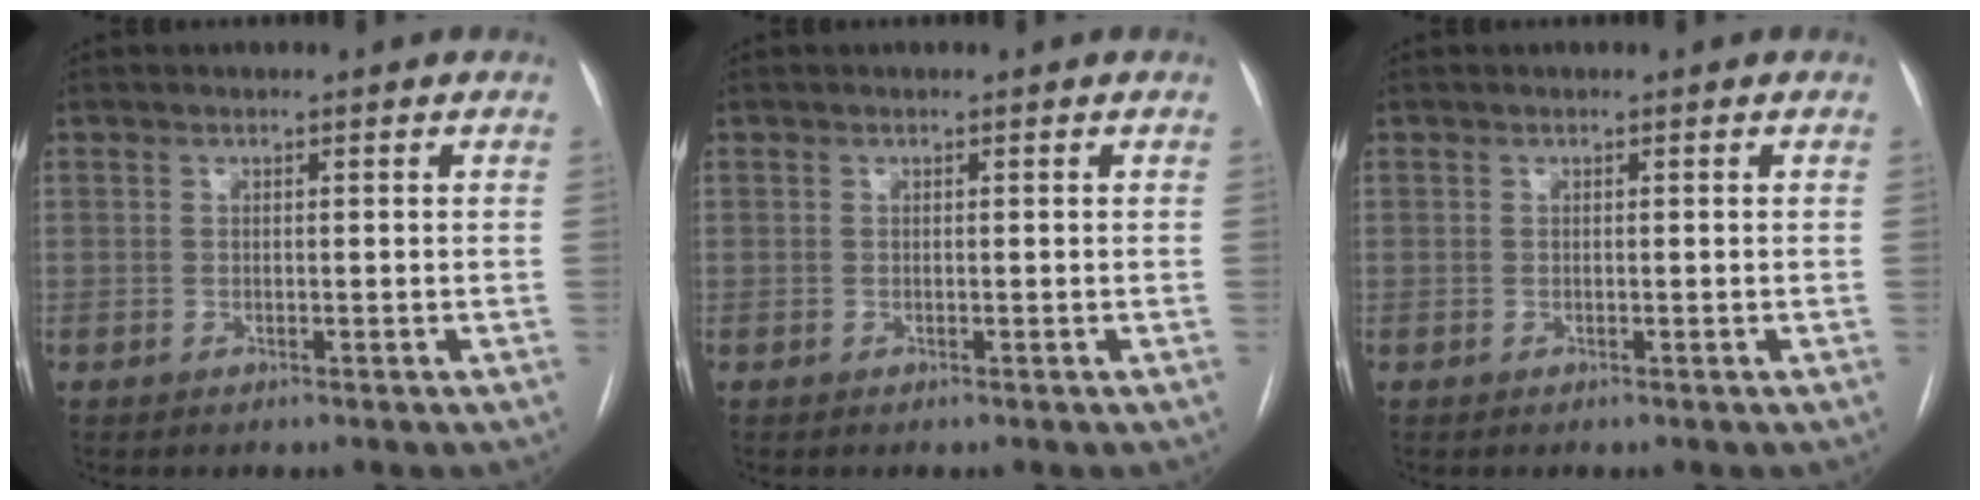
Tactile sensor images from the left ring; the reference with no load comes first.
{"total": 0.0}
{"total": 0.0}